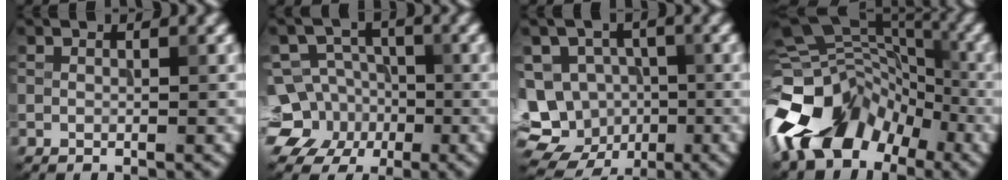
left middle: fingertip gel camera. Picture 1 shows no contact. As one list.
[{"total": 8.5, "force": [-3.0, 7.6, 2.1], "torque": [-0.036, 0.007, -0.073]}, {"total": 13.6, "force": [-4.3, 11.8, 5.2], "torque": [-0.105, -0.005, -0.076]}, {"total": 13.8, "force": [-7.3, 9.4, 7.0], "torque": [-0.143, 0.015, -0.141]}]